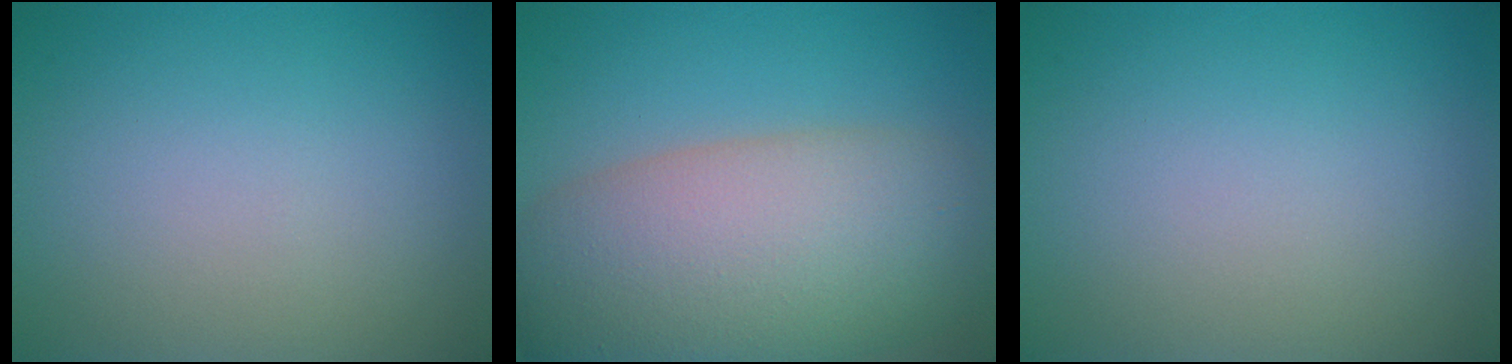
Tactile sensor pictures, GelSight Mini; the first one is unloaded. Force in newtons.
{"total": 11.8, "press": 11.8, "slide": 0.7}
{"total": 0.0}